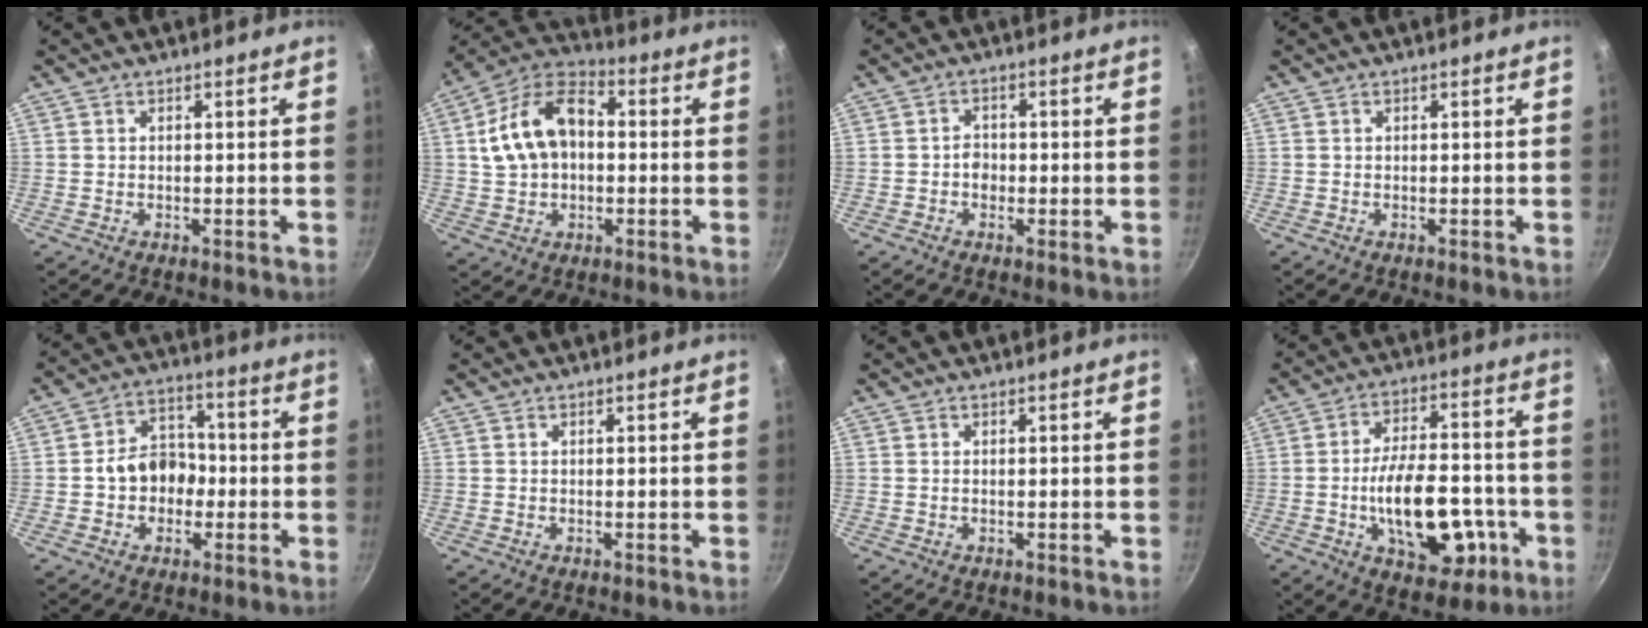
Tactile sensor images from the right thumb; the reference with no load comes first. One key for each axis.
{"total": 14.8, "fx": 1.3, "fy": 10.0, "fz": 10.9, "tx": -0.179, "ty": 0.036, "tz": 0.009}
{"total": 2.7, "fx": -0.6, "fy": 2.1, "fz": 1.5, "tx": -0.011, "ty": 0.006, "tz": -0.013}
{"total": 0.0}
{"total": 9.9, "fx": -1.4, "fy": 7.9, "fz": 5.9, "tx": -0.051, "ty": 0.027, "tz": -0.032}
{"total": 0.0}
{"total": 0.0}
{"total": 20.3, "fx": -6.4, "fy": 10.3, "fz": 16.2, "tx": -0.205, "ty": 0.030, "tz": -0.078}